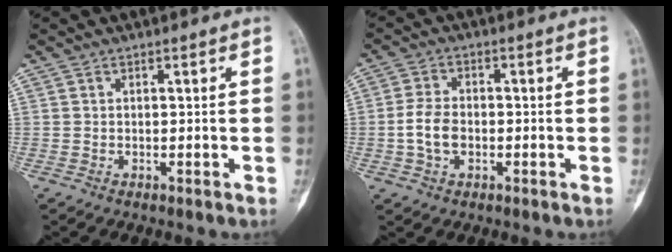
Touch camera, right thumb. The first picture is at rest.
{"total": 5.6, "force": [-1.1, 3.7, 4.1], "torque": [-0.081, 0.013, -0.024]}